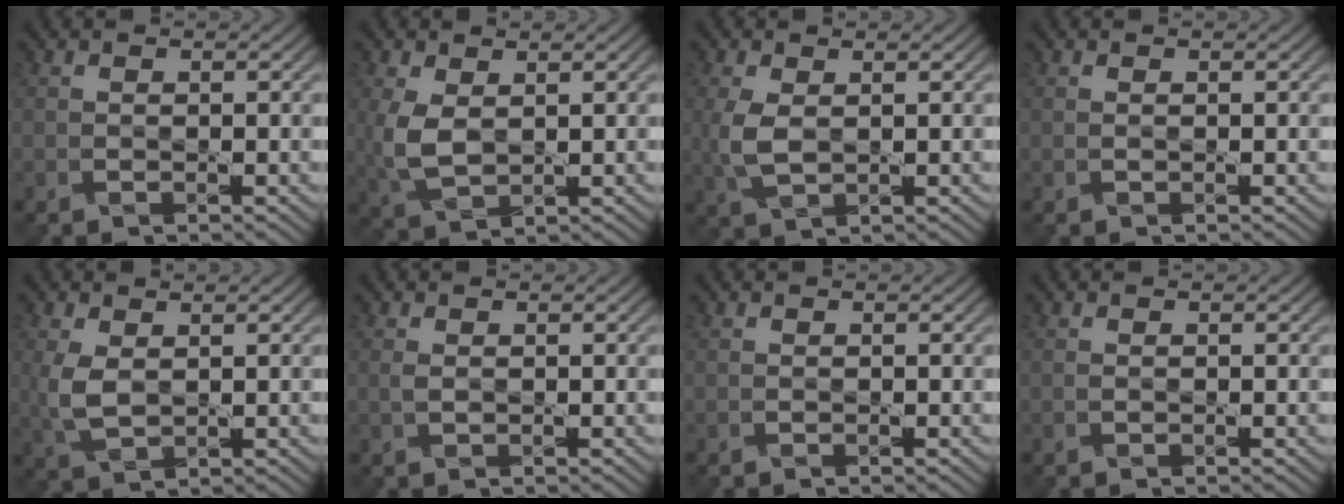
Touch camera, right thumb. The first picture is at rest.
{"total": 5.3, "force": [0.8, 3.2, 4.2], "torque": [-0.112, 0.000, 0.017]}
{"total": 4.2, "force": [0.4, 2.4, 3.5], "torque": [-0.096, -0.001, 0.009]}
{"total": 0.0}
{"total": 4.4, "force": [0.7, 2.7, 3.5], "torque": [-0.097, -0.001, 0.015]}
{"total": 0.9, "force": [0.3, 0.5, 0.7], "torque": [-0.021, 0.002, 0.006]}
{"total": 0.0}
{"total": 0.0}